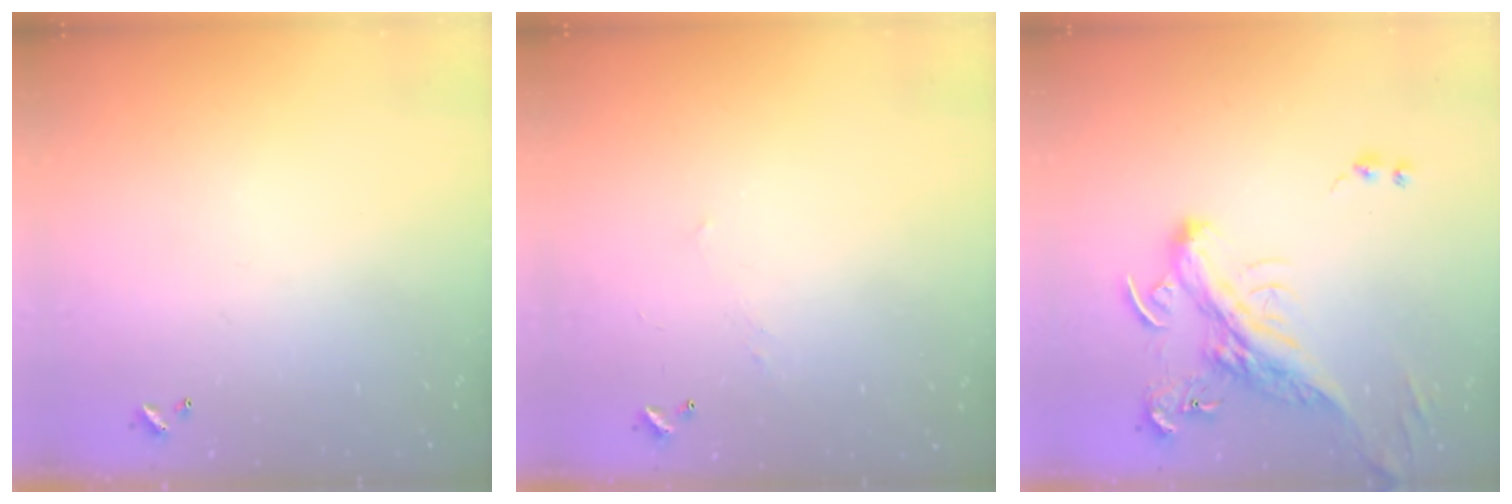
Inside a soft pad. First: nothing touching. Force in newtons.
{"total": 2.9, "press": 2.8, "slide": 0.4}
{"total": 4.8, "press": 4.4, "slide": 1.9}